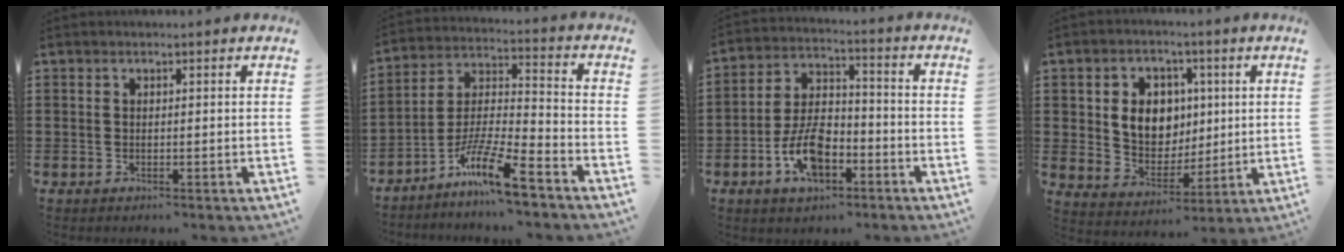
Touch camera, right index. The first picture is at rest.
{"total": 10.8, "force": [-8.3, 0.9, 6.8], "torque": [-0.127, 0.007, -0.162]}
{"total": 8.9, "force": [-3.9, 4.8, 6.4], "torque": [-0.135, 0.010, -0.074]}
{"total": 8.0, "force": [1.5, 6.7, 4.2], "torque": [-0.092, 0.017, 0.025]}